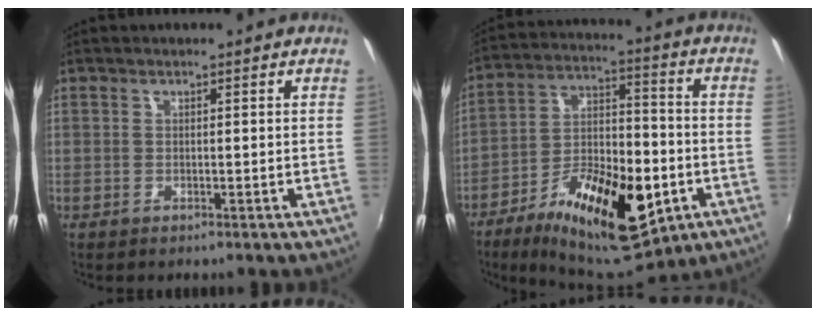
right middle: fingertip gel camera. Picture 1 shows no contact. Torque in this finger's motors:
{"motor_torque": [1.13, -0.99, 0.45, 0.11]}